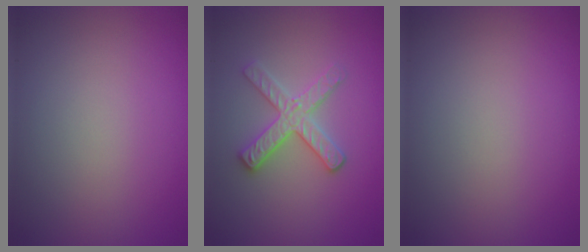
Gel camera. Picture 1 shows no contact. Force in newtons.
{"total": 3.1, "press": 2.9, "slide": 1.2}
{"total": 0.0}